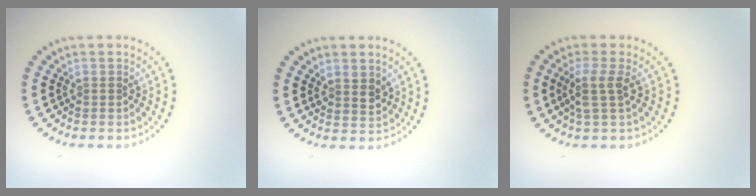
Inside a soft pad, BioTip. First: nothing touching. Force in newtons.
{"total": 1.8, "press": 1.6, "slide": 0.9}
{"total": 2.3, "press": 1.8, "slide": 1.5}